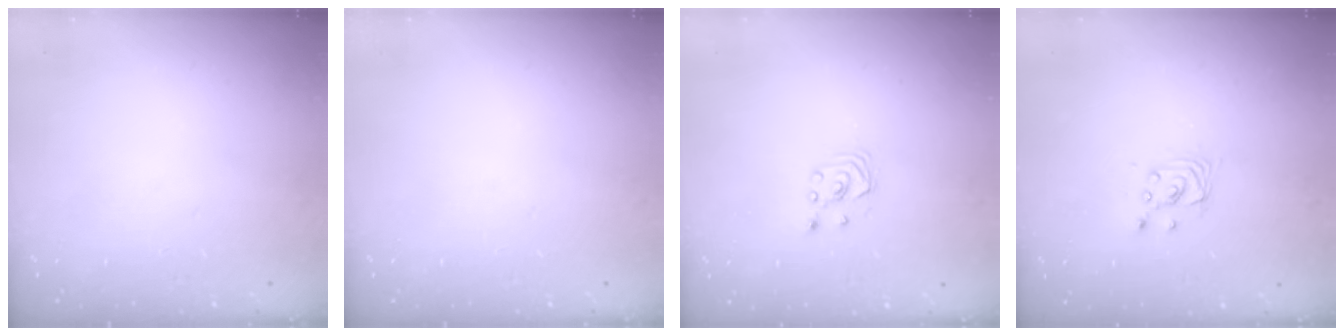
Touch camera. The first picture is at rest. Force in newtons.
{"total": 0.0}
{"total": 1.8, "press": 1.8, "slide": 0.2}
{"total": 2.8, "press": 2.8, "slide": 0.2}